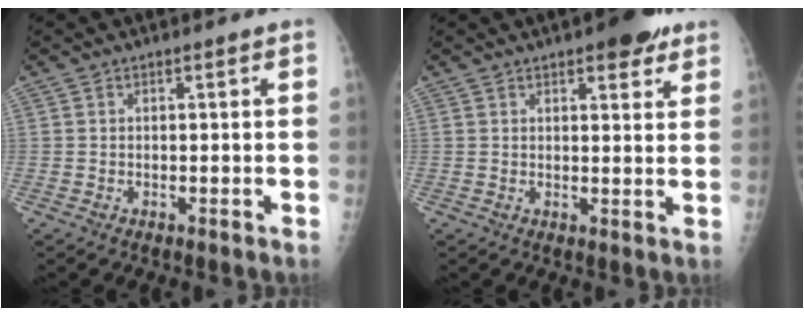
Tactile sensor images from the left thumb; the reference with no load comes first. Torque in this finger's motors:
{"motor_torque": [0.75, 0.27, 0.46, -0.46, 0.00]}